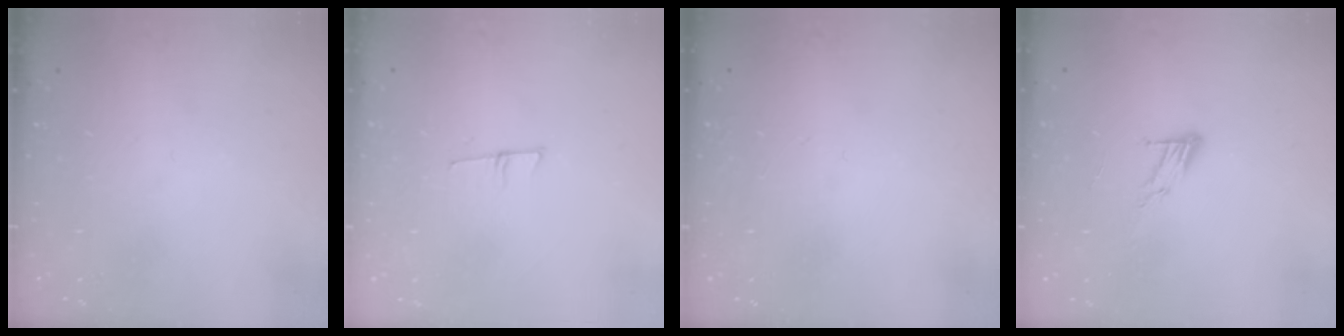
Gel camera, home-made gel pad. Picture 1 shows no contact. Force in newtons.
{"total": 4.4, "press": 4.3, "slide": 1.0}
{"total": 1.6, "press": 1.5, "slide": 0.1}
{"total": 7.2, "press": 7.2, "slide": 0.6}